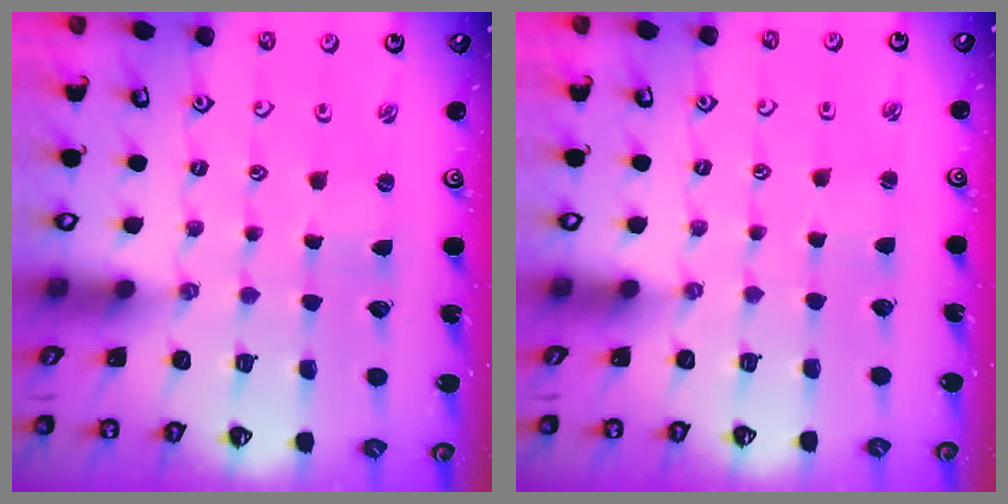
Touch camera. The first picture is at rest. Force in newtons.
{"total": 1.7, "press": 1.6, "slide": 0.2}